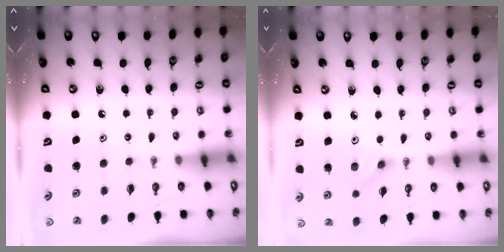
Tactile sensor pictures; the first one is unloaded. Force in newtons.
{"total": 3.5, "press": 3.0, "slide": 1.6}